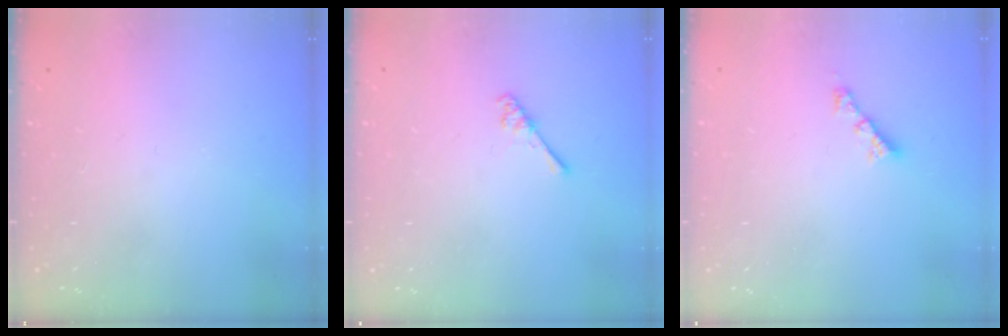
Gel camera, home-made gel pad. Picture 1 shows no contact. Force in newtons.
{"total": 2.9, "press": 2.9, "slide": 0.4}
{"total": 2.6, "press": 2.6, "slide": 0.1}